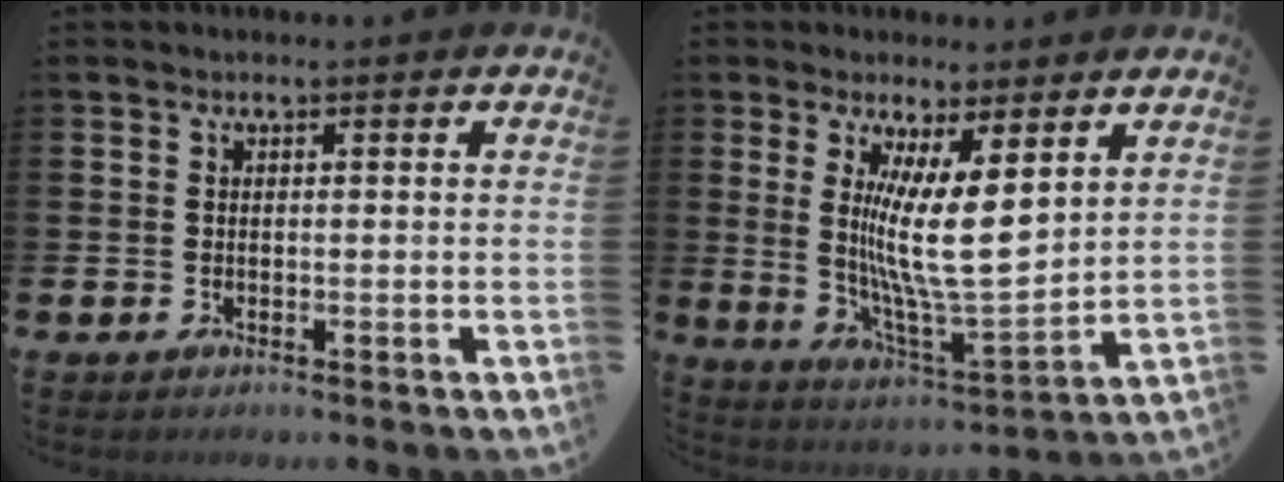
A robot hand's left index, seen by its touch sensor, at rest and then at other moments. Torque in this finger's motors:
{"motor_torque": [2.14, 0.00, 1.05, 0.21]}